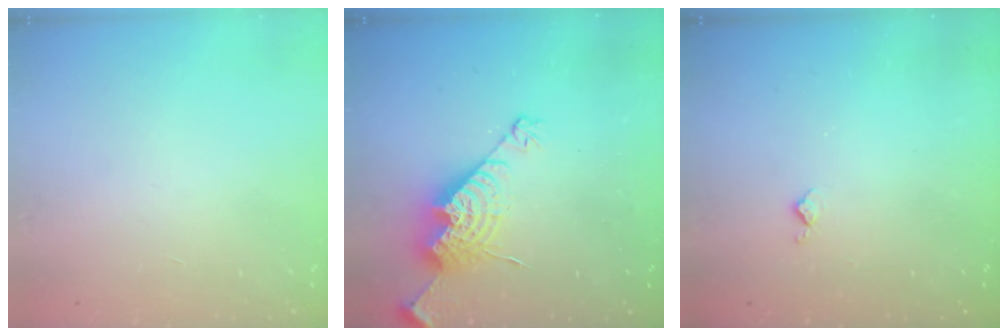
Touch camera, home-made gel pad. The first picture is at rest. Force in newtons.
{"total": 14.7, "press": 14.7, "slide": 1.2}
{"total": 4.2, "press": 4.2, "slide": 0.4}